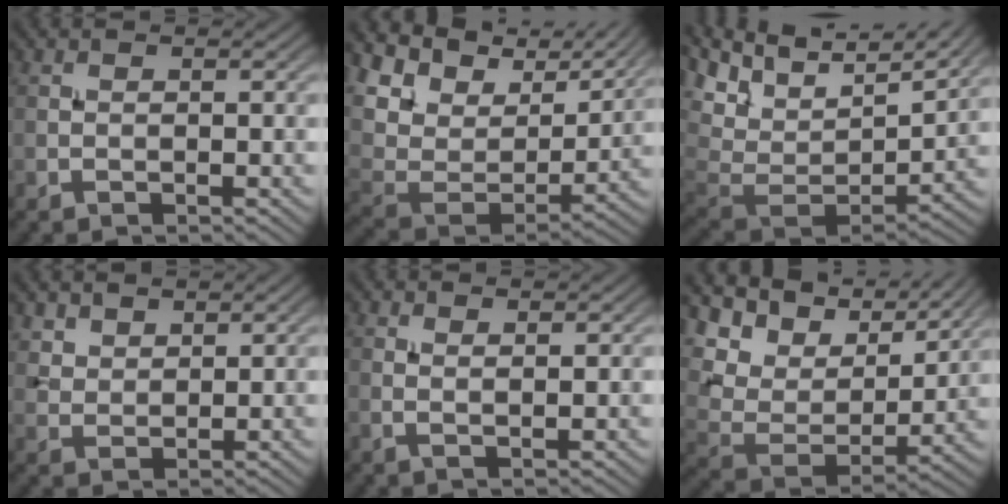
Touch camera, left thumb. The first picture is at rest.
{"total": 14.3, "force": [9.6, 7.3, 7.6], "torque": [-0.212, 0.019, 0.164]}
{"total": 12.6, "force": [5.4, 6.9, 9.1], "torque": [-0.221, 0.006, 0.101]}
{"total": 3.2, "force": [2.4, 1.8, 1.1], "torque": [-0.031, -0.005, 0.060]}
{"total": 1.3, "force": [0.8, 0.3, 1.0], "torque": [-0.022, 0.000, 0.015]}
{"total": 13.9, "force": [9.4, 6.9, 7.6], "torque": [-0.209, 0.016, 0.153]}